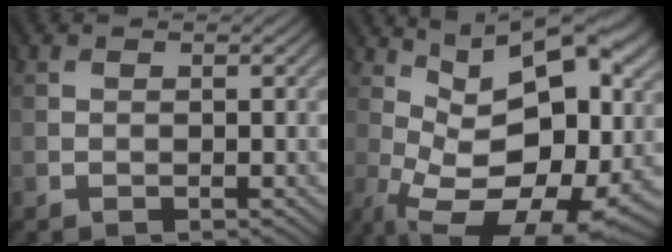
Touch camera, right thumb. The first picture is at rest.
{"total": 17.0, "force": [2.0, 8.7, 14.5], "torque": [-0.218, -0.002, 0.049]}